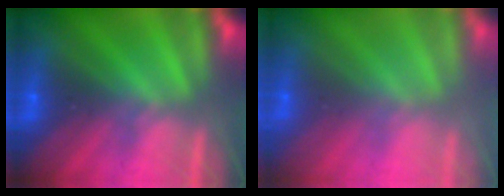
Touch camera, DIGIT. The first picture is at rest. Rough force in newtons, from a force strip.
{"total": 2.7}